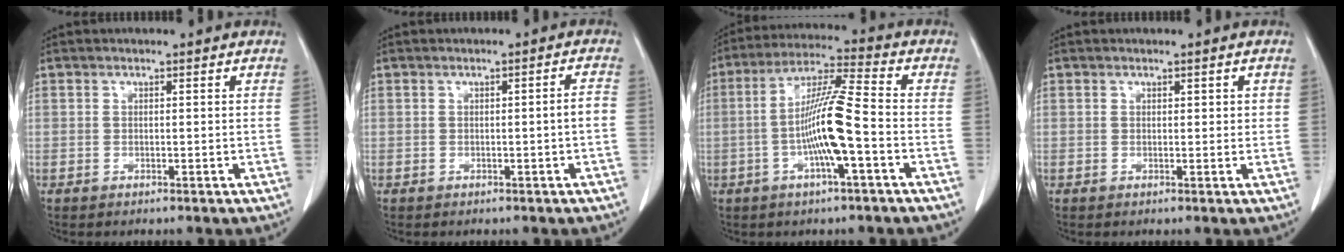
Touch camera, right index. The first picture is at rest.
{"total": 1.9, "force": [-0.6, -0.2, 1.7], "torque": [-0.023, 0.000, -0.009]}
{"total": 10.6, "force": [-2.4, 0.2, 10.3], "torque": [-0.202, 0.009, -0.050]}
{"total": 1.3, "force": [0.4, 0.6, 1.1], "torque": [-0.011, 0.003, 0.006]}